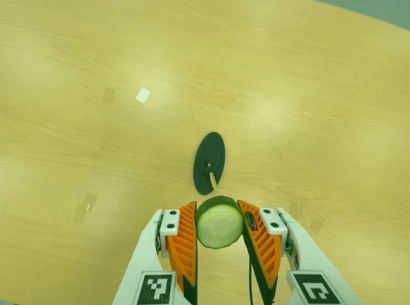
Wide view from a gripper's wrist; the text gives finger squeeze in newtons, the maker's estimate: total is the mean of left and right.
{"total": 9.2, "left": 8.7, "right": 9.6}